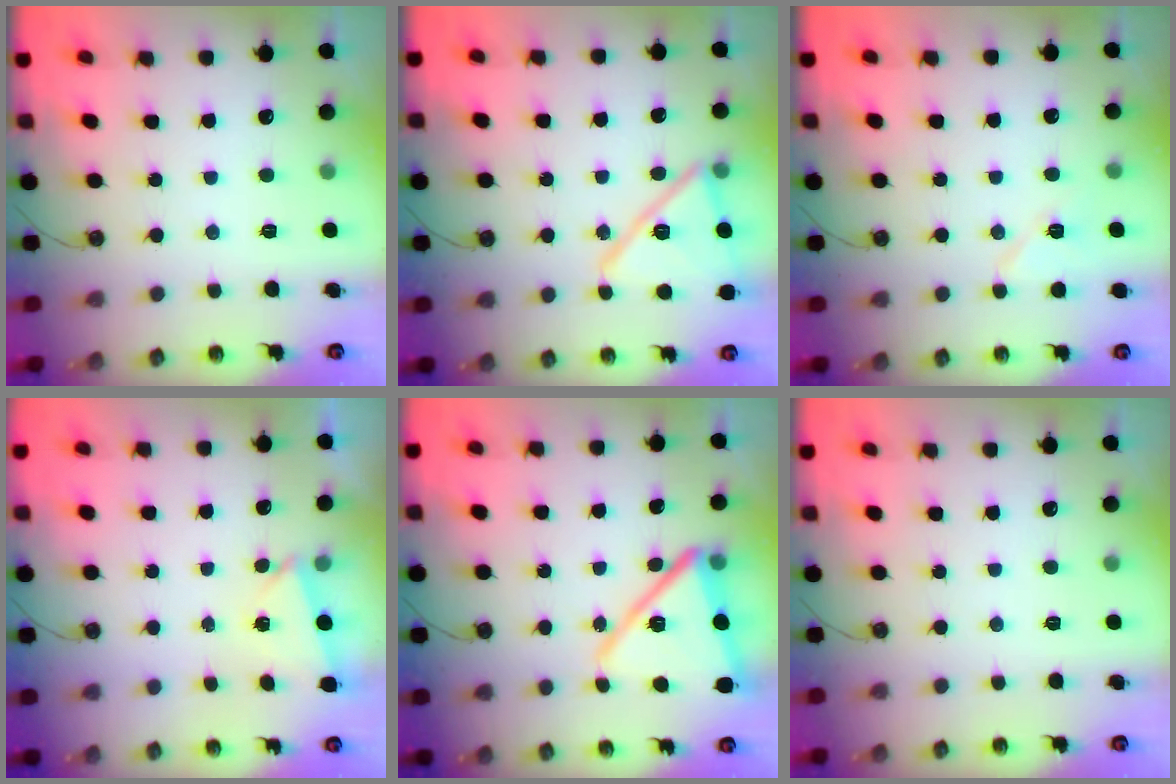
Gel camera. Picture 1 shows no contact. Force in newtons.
{"total": 15.8, "press": 15.7, "slide": 0.6}
{"total": 7.2, "press": 7.0, "slide": 1.8}
{"total": 1.6, "press": 0.9, "slide": 1.2}
{"total": 17.7, "press": 17.7, "slide": 1.3}
{"total": 0.0}